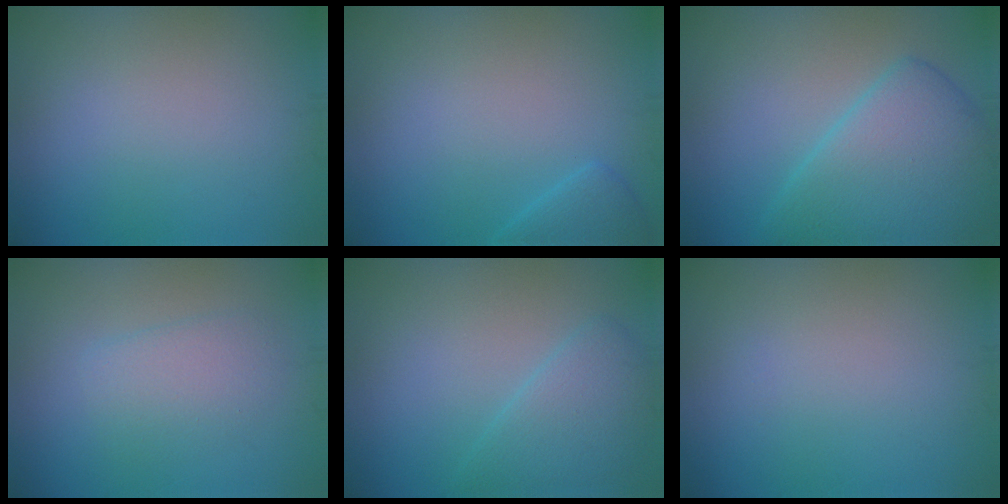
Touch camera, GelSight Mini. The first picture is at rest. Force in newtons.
{"total": 1.6, "press": 1.6, "slide": 0.2}
{"total": 6.8, "press": 6.8, "slide": 0.2}
{"total": 2.4, "press": 2.4, "slide": 0.1}
{"total": 3.0, "press": 3.0, "slide": 0.1}
{"total": 0.0}